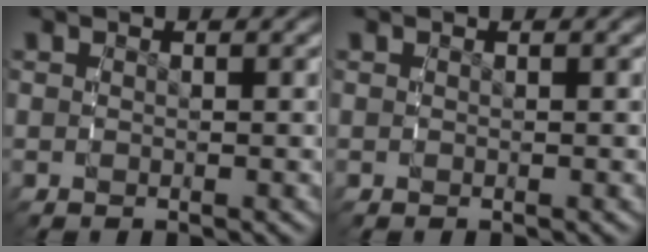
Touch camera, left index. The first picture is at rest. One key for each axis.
{"total": 0.0}